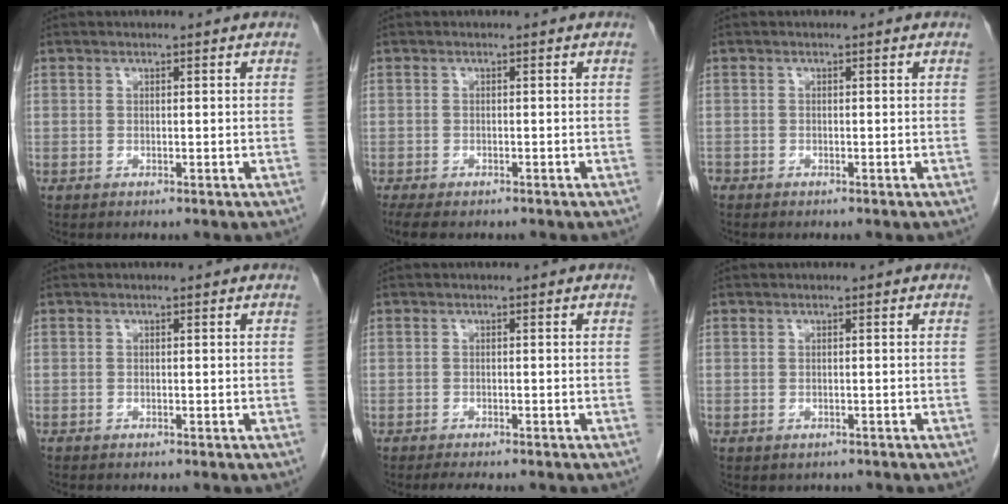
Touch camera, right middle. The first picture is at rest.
{"total": 5.7, "force": [-4.5, 2.0, 2.9], "torque": [-0.046, -0.013, -0.068]}
{"total": 0.9, "force": [-0.8, 0.5, 0.1], "torque": [-0.009, 0.000, -0.017]}
{"total": 0.6, "force": [-0.5, 0.1, 0.1], "torque": [-0.007, 0.000, -0.011]}
{"total": 4.4, "force": [-3.8, 0.7, 2.2], "torque": [-0.029, -0.010, -0.049]}
{"total": 1.2, "force": [-1.0, 0.7, 0.1], "torque": [-0.009, -0.002, -0.011]}